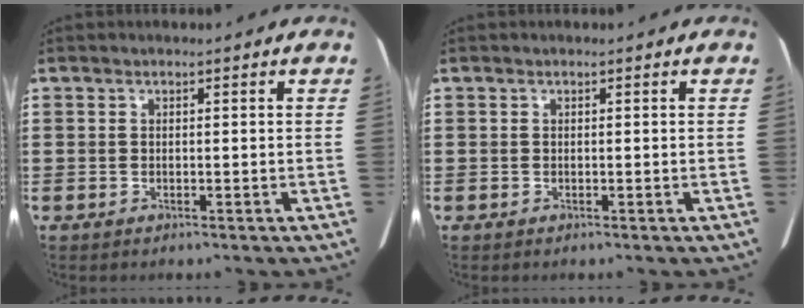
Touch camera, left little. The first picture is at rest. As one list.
[{"total": 0.0}]